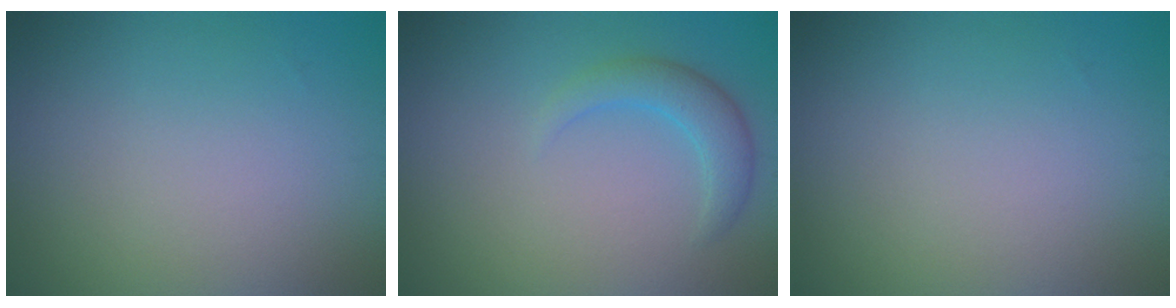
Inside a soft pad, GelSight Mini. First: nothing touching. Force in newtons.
{"total": 2.5, "press": 2.5, "slide": 0.1}
{"total": 0.0}